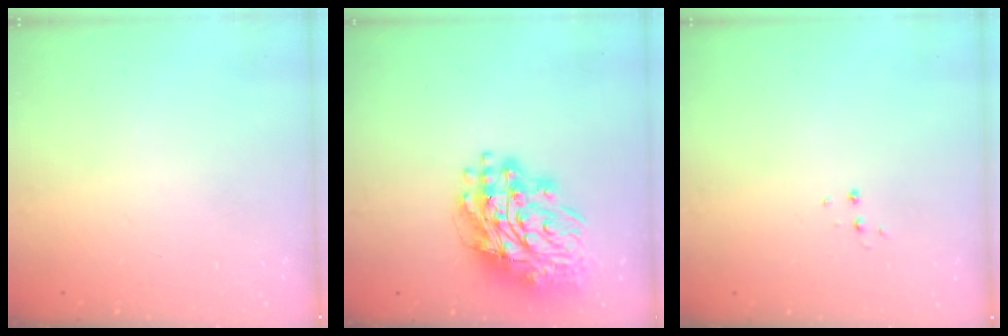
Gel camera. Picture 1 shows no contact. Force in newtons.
{"total": 18.5, "press": 18.3, "slide": 3.0}
{"total": 3.7, "press": 3.7, "slide": 0.4}